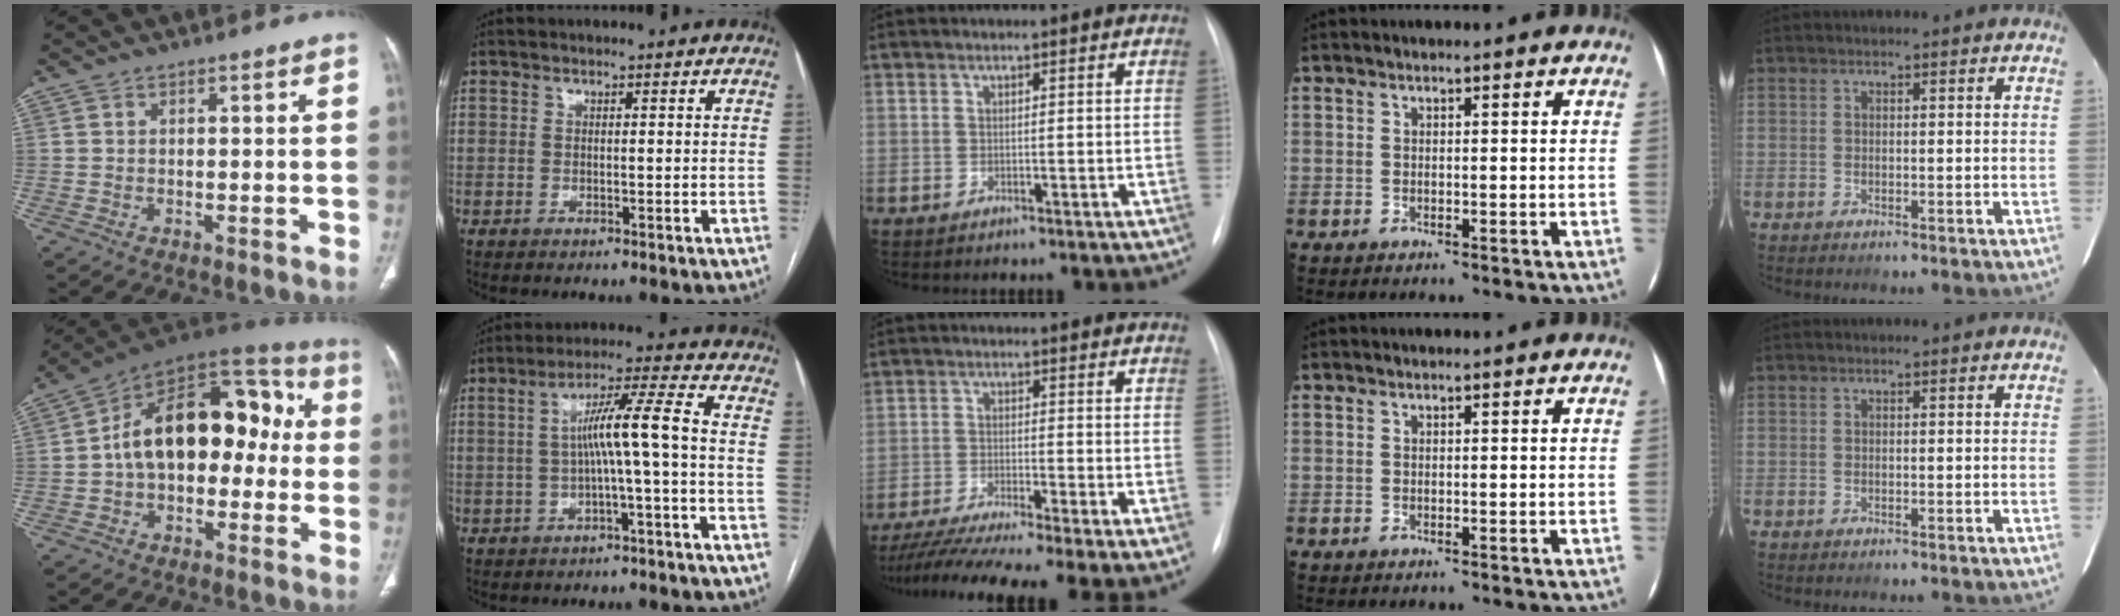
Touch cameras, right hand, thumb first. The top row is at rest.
{"thumb": {"total": 20.2, "force": [0.2, 12.4, 16.0], "torque": [-0.212, 0.059, -0.008]}, "index": {"total": 7.9, "force": [-0.8, -0.8, 7.9], "torque": [-0.136, 0.025, -0.011]}, "middle": {"total": 12.6, "force": [-8.6, 1.6, 9.1], "torque": [-0.160, -0.024, -0.142]}}